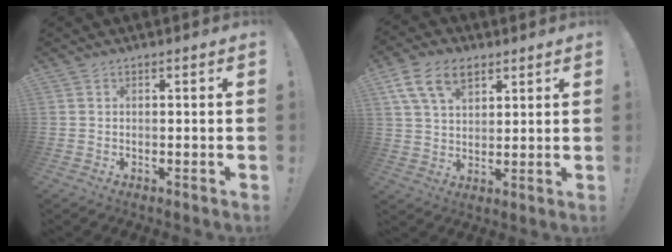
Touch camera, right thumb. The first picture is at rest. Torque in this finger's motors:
{"motor_torque": [0.09, 0.10, 0.27, -0.01, 0.01]}